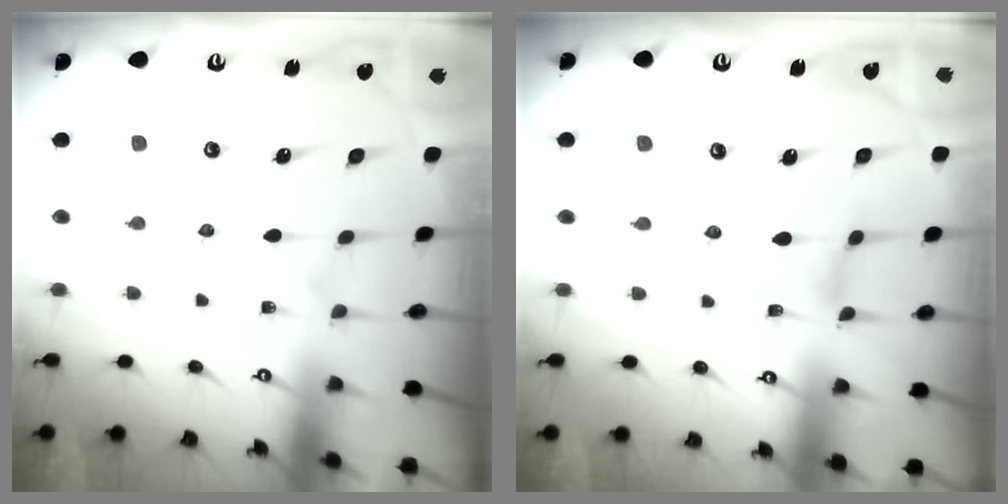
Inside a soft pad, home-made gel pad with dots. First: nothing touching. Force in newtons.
{"total": 0.7, "press": 0.6, "slide": 0.3}